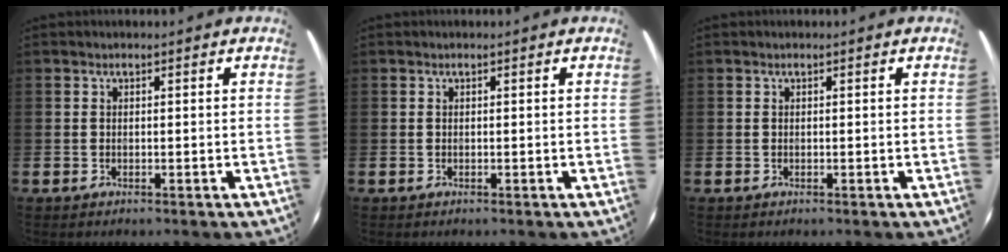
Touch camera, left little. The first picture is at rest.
{"total": 0.0}
{"total": 0.0}